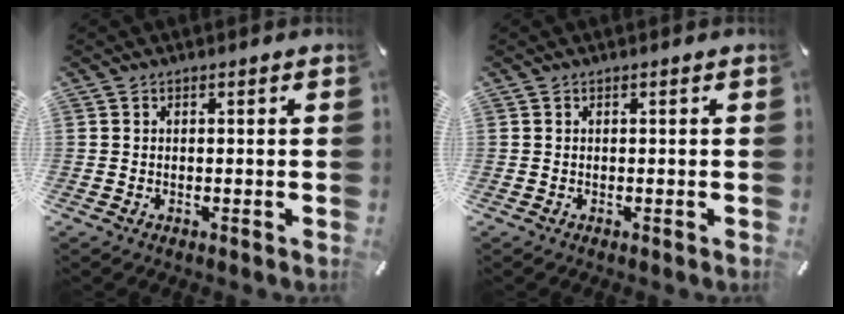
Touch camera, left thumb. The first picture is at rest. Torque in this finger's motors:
{"motor_torque": [0.00, 0.00, -0.01, -0.02, 0.00]}